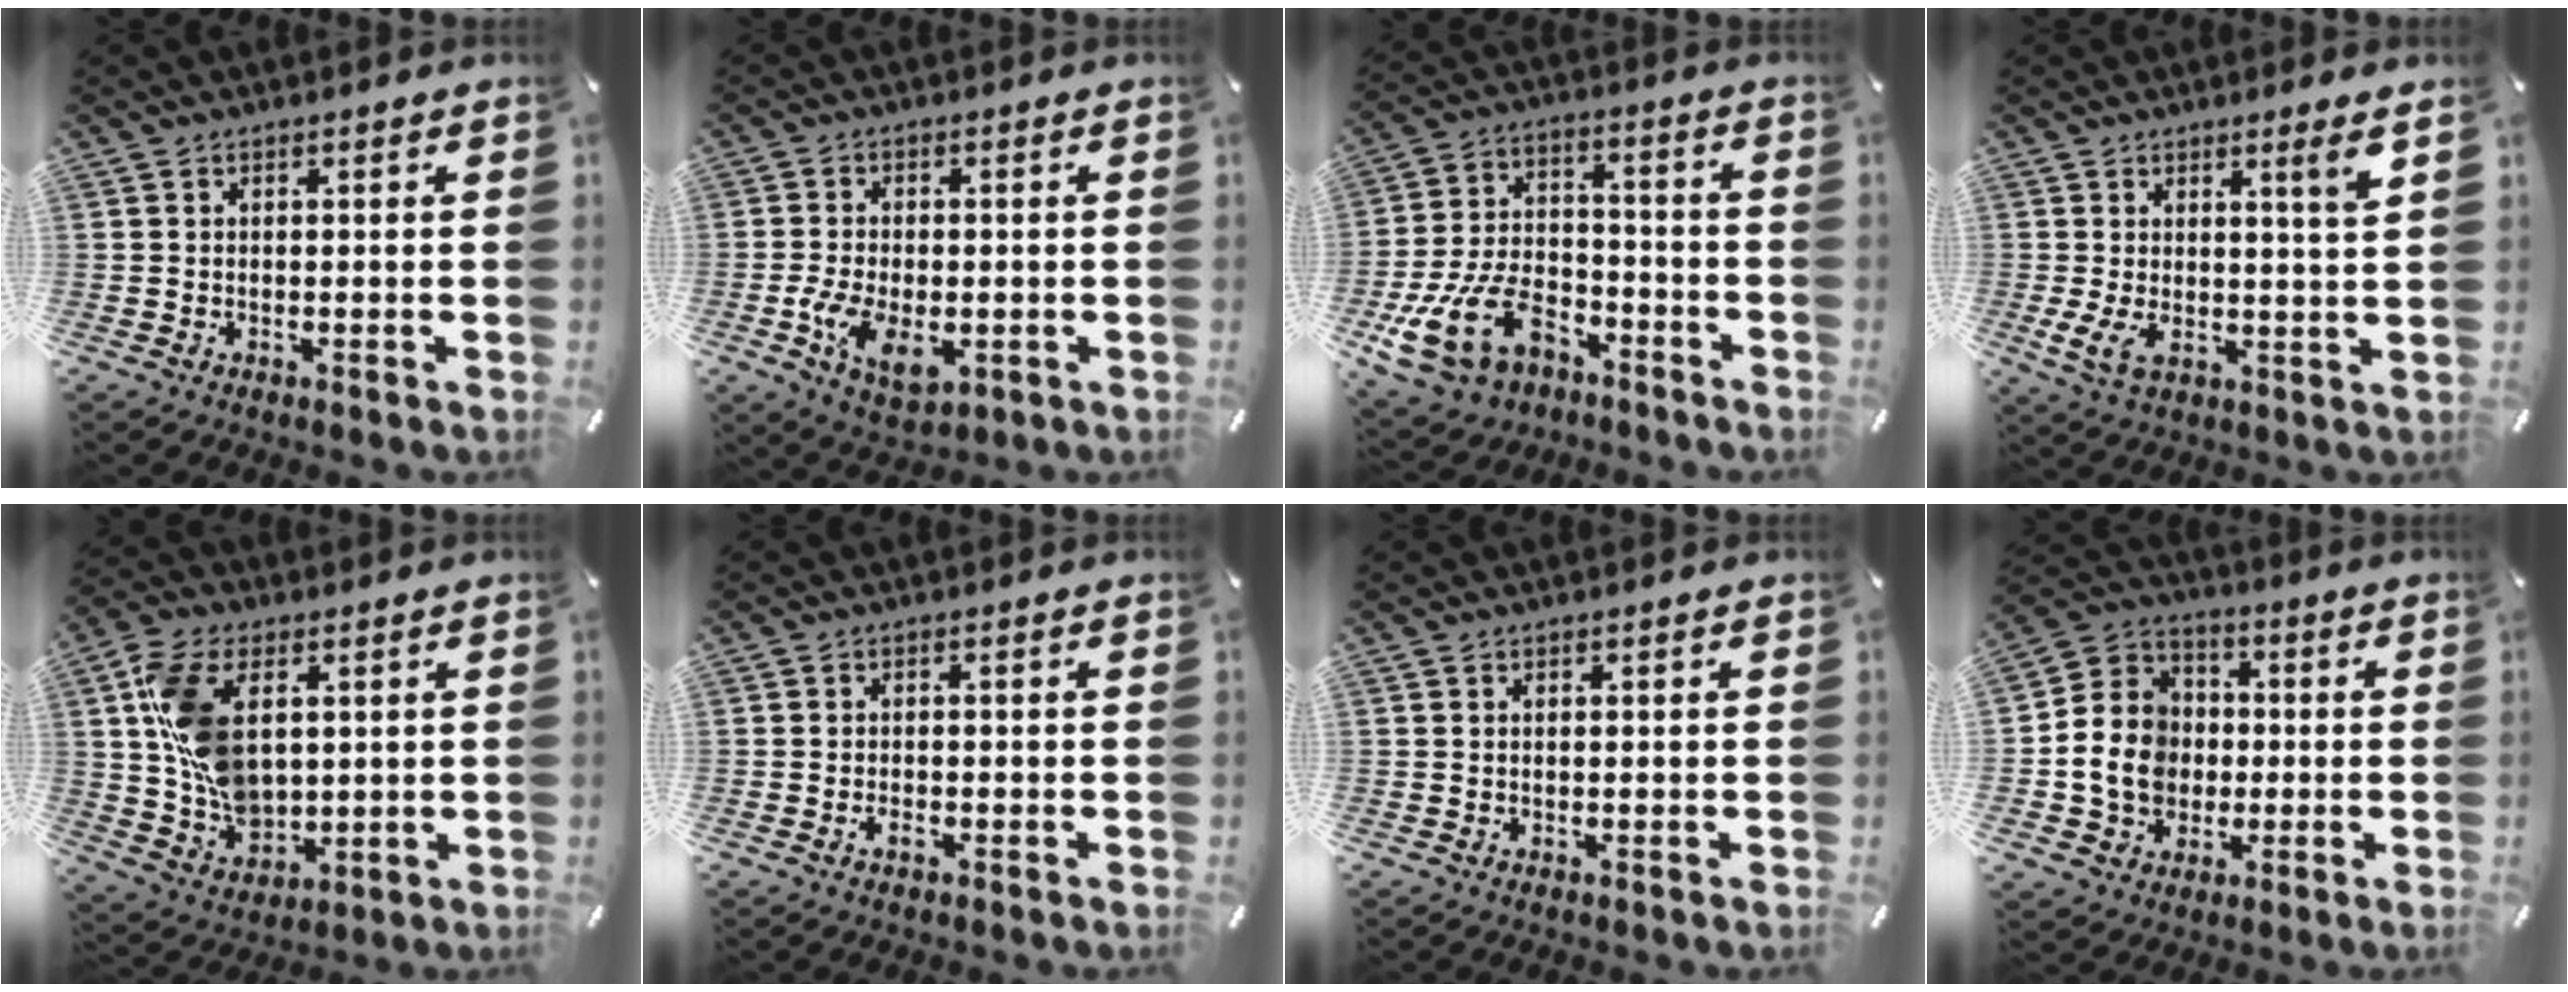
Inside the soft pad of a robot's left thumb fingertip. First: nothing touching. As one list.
[{"total": 8.0, "force": [-2.4, 4.6, 6.1], "torque": [-0.144, -0.003, -0.044]}, {"total": 16.5, "force": [-8.2, 10.7, 9.5], "torque": [-0.189, 0.047, -0.139]}, {"total": 7.4, "force": [1.9, 1.4, 7.0], "torque": [-0.127, -0.015, 0.026]}, {"total": 13.9, "force": [3.0, 9.4, 9.7], "torque": [-0.219, 0.004, 0.059]}, {"total": 1.5, "force": [-0.9, 0.6, 1.0], "torque": [-0.021, 0.001, -0.017]}, {"total": 0.0}, {"total": 11.1, "force": [-2.0, 10.1, 4.0], "torque": [-0.102, 0.020, -0.035]}]